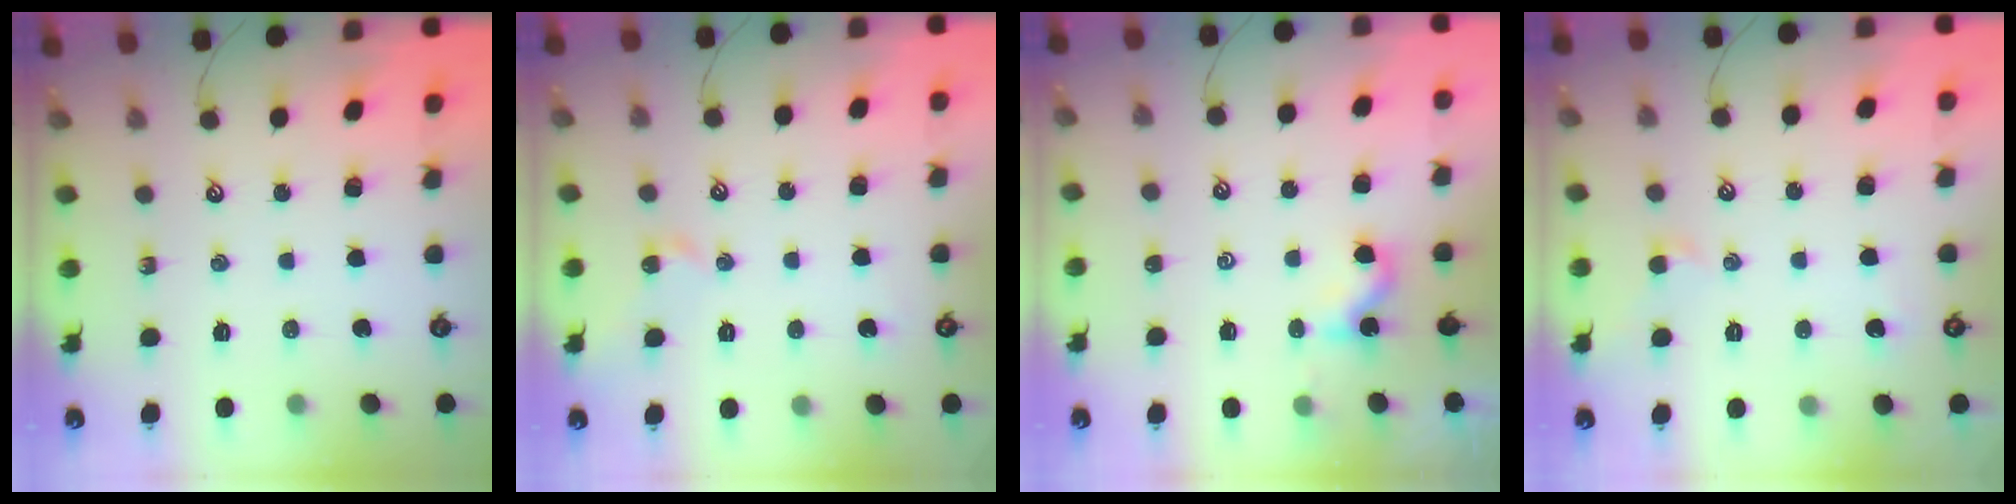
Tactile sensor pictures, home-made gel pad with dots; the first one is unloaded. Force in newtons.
{"total": 2.2, "press": 2.1, "slide": 0.7}
{"total": 0.6, "press": 0.5, "slide": 0.4}
{"total": 0.5, "press": 0.2, "slide": 0.5}